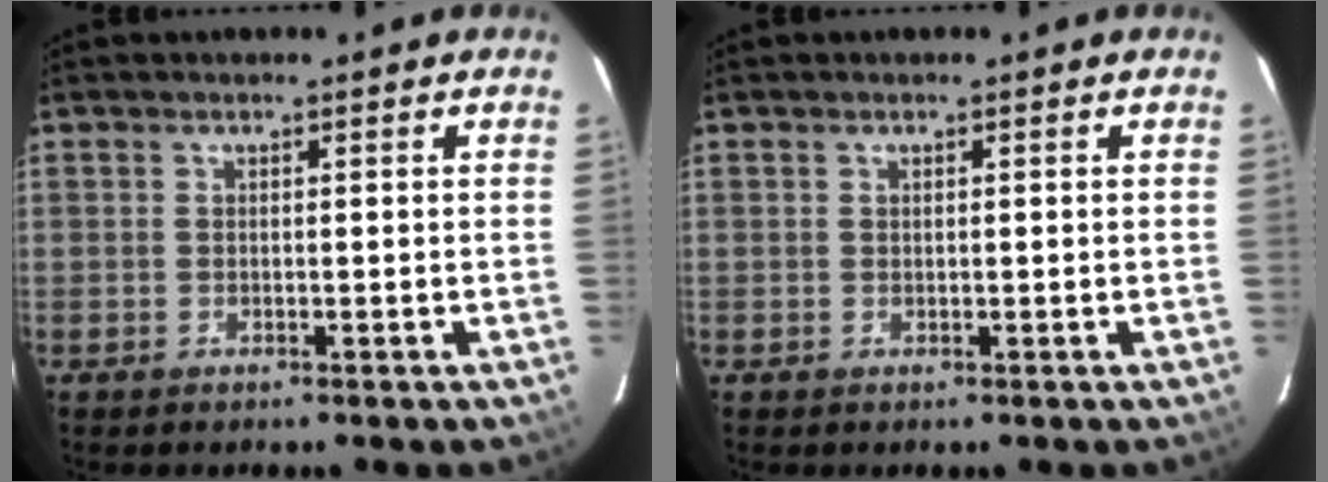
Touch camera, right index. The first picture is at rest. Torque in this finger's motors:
{"motor_torque": [-0.06, 0.05, 0.02, 0.00]}